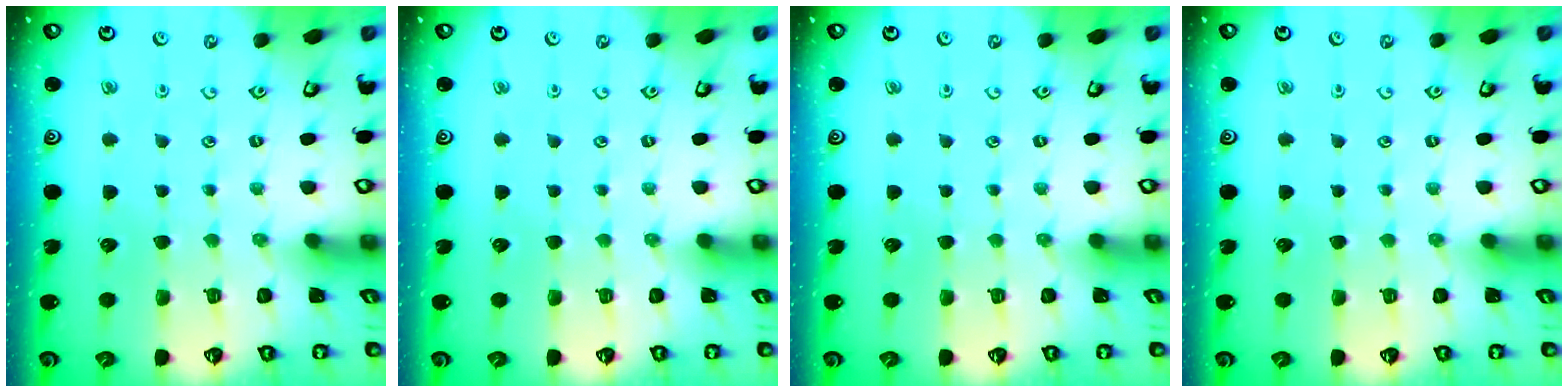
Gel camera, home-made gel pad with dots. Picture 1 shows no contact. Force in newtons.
{"total": 0.0}
{"total": 0.0}
{"total": 0.0}